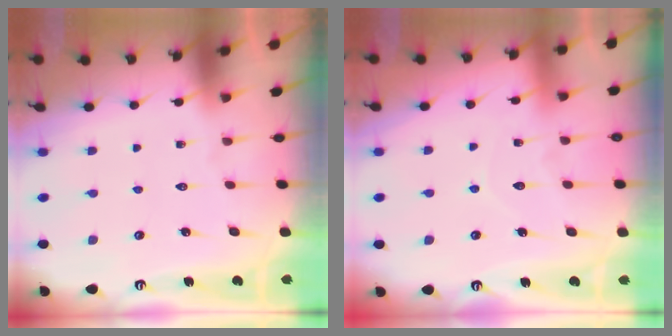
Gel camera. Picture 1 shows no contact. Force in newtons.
{"total": 5.8, "press": 5.7, "slide": 0.6}